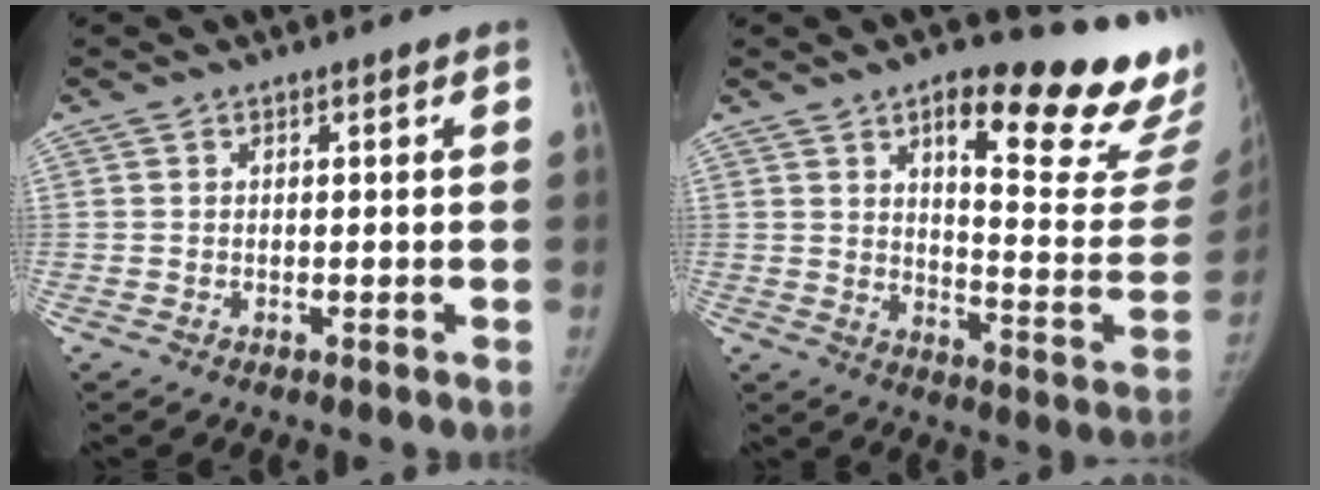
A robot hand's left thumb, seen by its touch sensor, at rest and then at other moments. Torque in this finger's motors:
{"motor_torque": [0.13, 0.11, 0.46, -0.42, 0.04]}